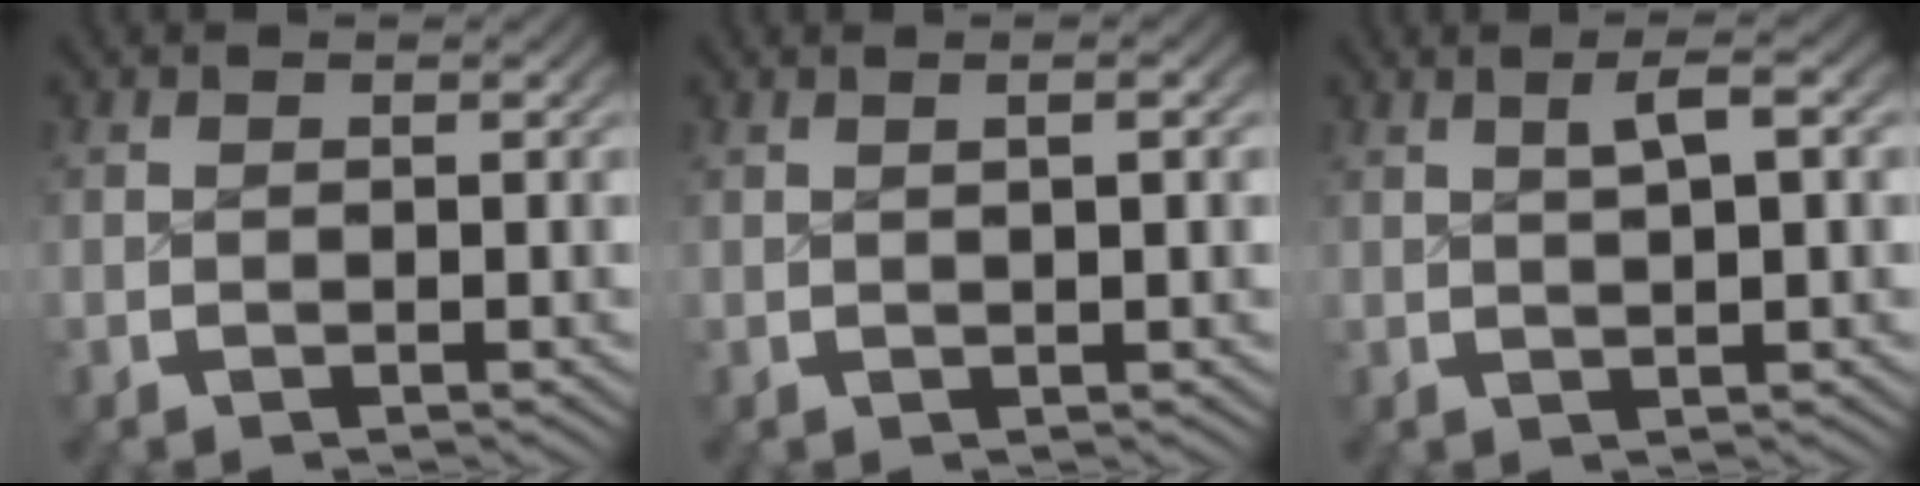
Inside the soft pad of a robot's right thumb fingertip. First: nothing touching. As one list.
[{"total": 1.5, "force": [0.4, 0.1, 1.5], "torque": [-0.020, 0.004, 0.010]}, {"total": 2.9, "force": [1.3, 0.6, 2.5], "torque": [-0.033, 0.008, 0.023]}]